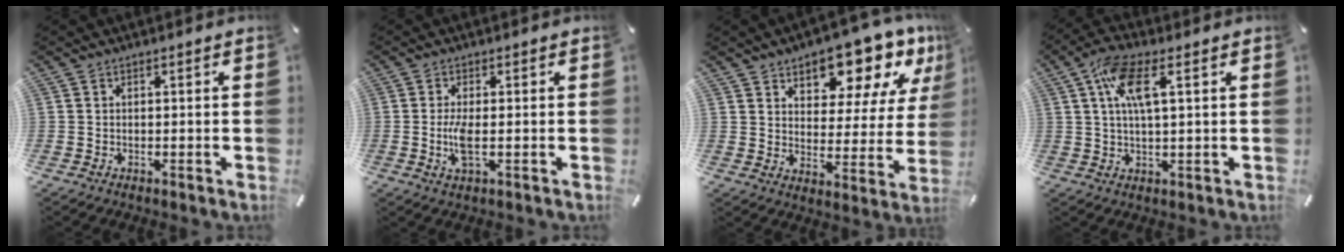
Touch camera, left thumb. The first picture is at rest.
{"total": 5.2, "force": [-0.5, 1.4, 5.0], "torque": [-0.116, -0.014, -0.016]}
{"total": 14.0, "force": [11.4, 6.1, 5.3], "torque": [-0.074, -0.091, 0.195]}
{"total": 9.5, "force": [3.3, 3.0, 8.4], "torque": [-0.173, 0.004, 0.058]}